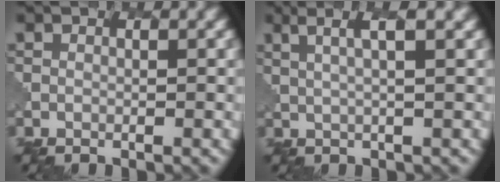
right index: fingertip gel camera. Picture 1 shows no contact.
{"total": 3.4, "force": [1.7, 0.7, 2.9], "torque": [-0.038, 0.007, 0.031]}